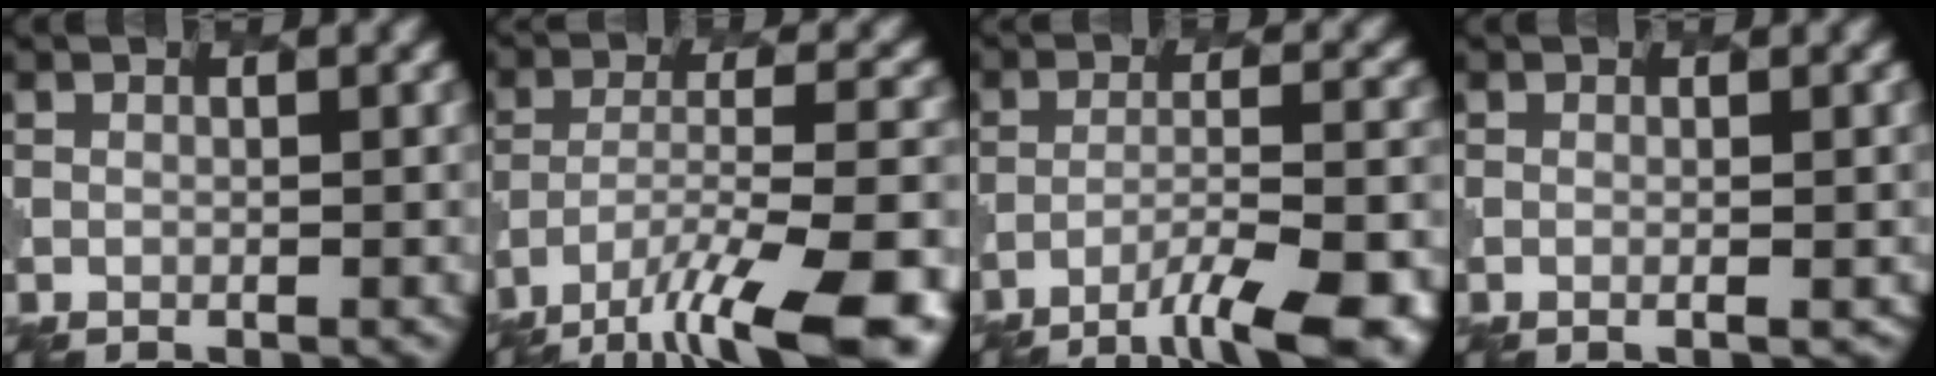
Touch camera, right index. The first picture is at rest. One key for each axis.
{"total": 12.2, "fx": -8.6, "fy": 3.3, "fz": 8.0, "tx": -0.147, "ty": -0.016, "tz": -0.134}
{"total": 9.1, "fx": -6.3, "fy": 2.2, "fz": 6.3, "tx": -0.091, "ty": -0.010, "tz": -0.086}
{"total": 1.4, "fx": -0.2, "fy": 0.5, "fz": 1.3, "tx": -0.003, "ty": 0.008, "tz": -0.005}